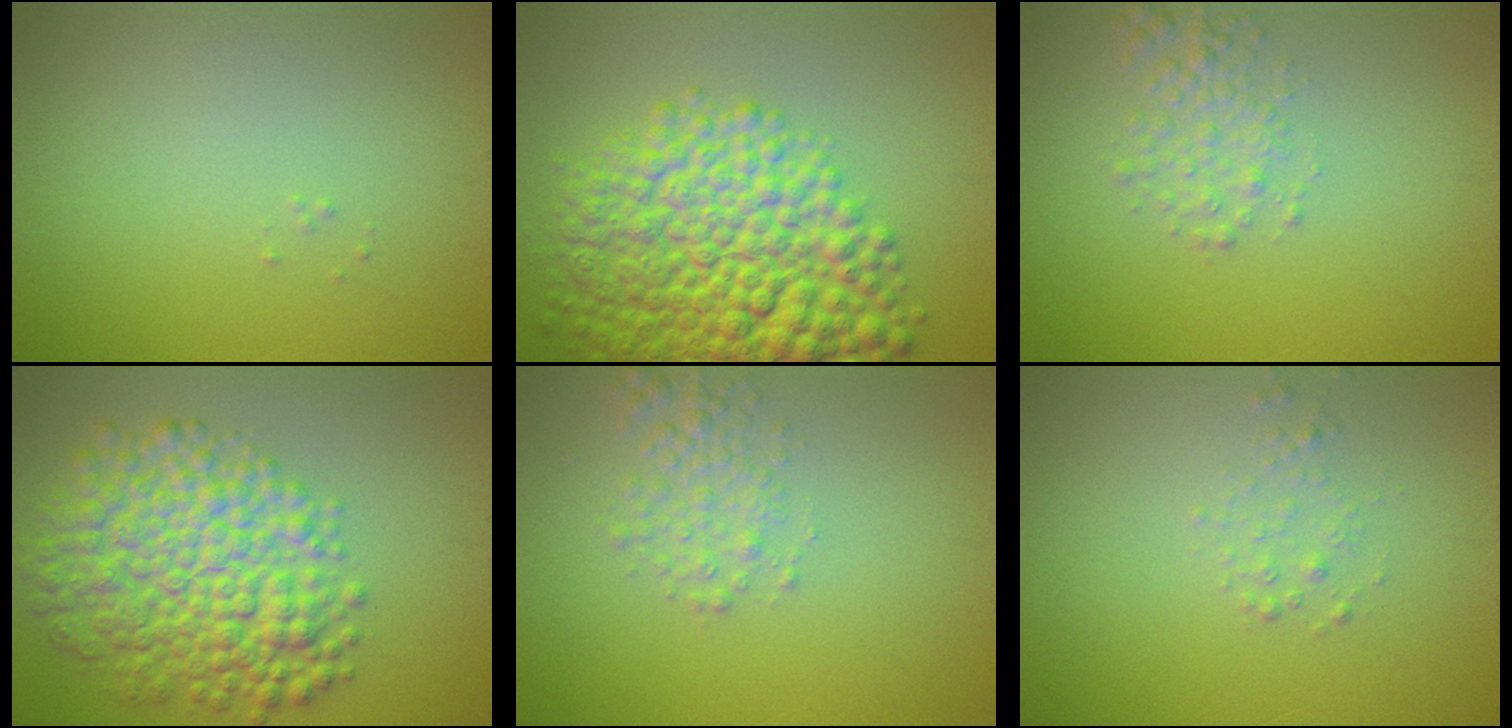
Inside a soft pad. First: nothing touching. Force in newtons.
{"total": 11.3, "press": 11.2, "slide": 0.4}
{"total": 2.2, "press": 2.2, "slide": 0.1}
{"total": 8.6, "press": 8.6, "slide": 0.1}
{"total": 2.2, "press": 2.2, "slide": 0.1}
{"total": 0.9, "press": 0.9, "slide": 0.0}